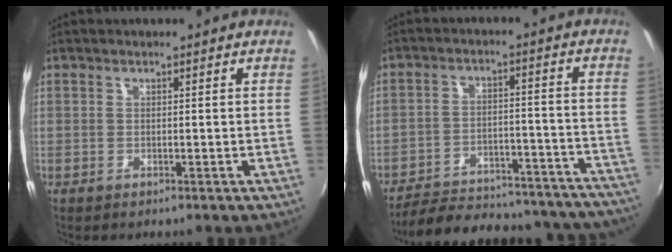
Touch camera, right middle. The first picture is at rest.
{"total": 29.2, "force": [-26.1, 8.0, 10.2], "torque": [-0.182, 0.017, -0.321]}